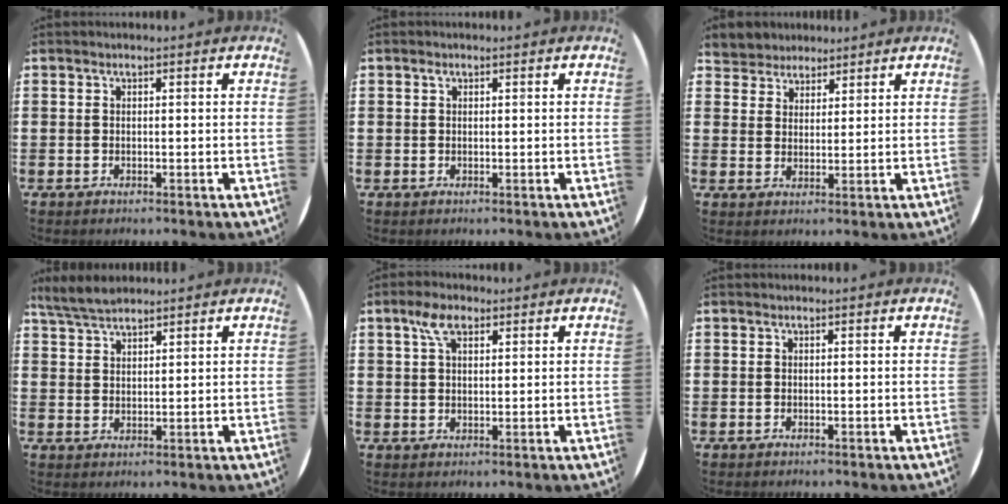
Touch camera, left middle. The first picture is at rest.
{"total": 0.6, "force": [0.4, 0.5, 0.1], "torque": [0.004, 0.000, 0.006]}
{"total": 4.2, "force": [3.8, 1.5, -0.5], "torque": [-0.006, -0.004, 0.076]}
{"total": 4.2, "force": [3.8, 0.9, 1.4], "torque": [-0.036, -0.005, 0.072]}
{"total": 4.3, "force": [2.7, 2.1, 2.6], "torque": [-0.050, 0.006, 0.046]}
{"total": 0.0}